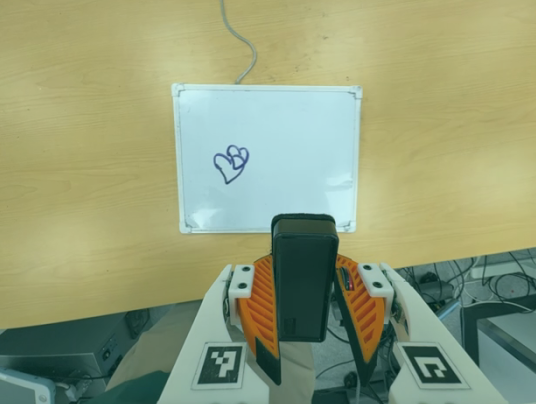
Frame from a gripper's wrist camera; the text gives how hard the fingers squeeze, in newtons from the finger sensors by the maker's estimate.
{"total": 7.0, "left": 5.5, "right": 8.4}